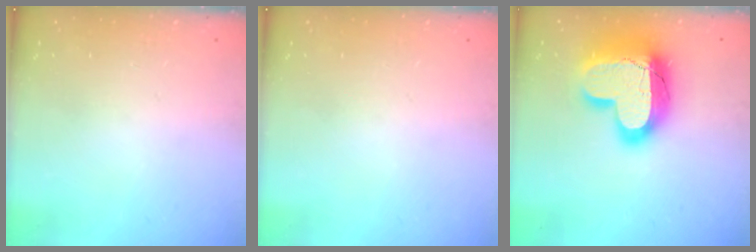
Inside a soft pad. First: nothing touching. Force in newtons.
{"total": 0.0}
{"total": 21.0, "press": 20.9, "slide": 1.5}